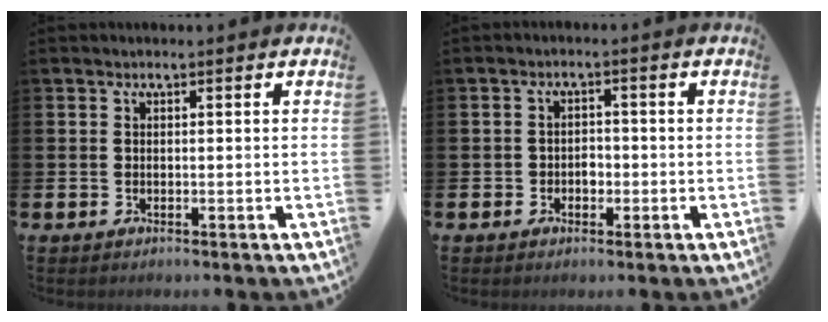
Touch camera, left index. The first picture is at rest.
{"total": 1.8, "force": [-0.8, 1.5, 0.6], "torque": [-0.005, 0.000, -0.022]}